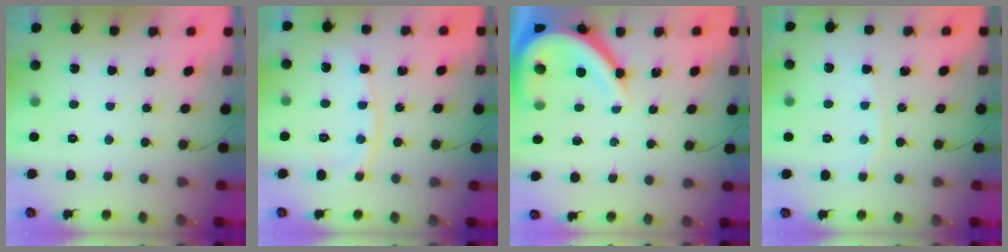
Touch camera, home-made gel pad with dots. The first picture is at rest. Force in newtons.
{"total": 9.8, "press": 9.7, "slide": 1.2}
{"total": 12.9, "press": 12.8, "slide": 1.6}
{"total": 5.4, "press": 5.3, "slide": 0.7}